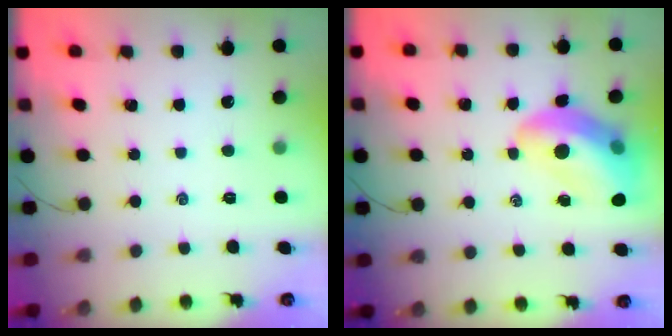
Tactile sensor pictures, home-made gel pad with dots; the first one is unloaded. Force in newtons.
{"total": 14.2, "press": 13.7, "slide": 3.7}